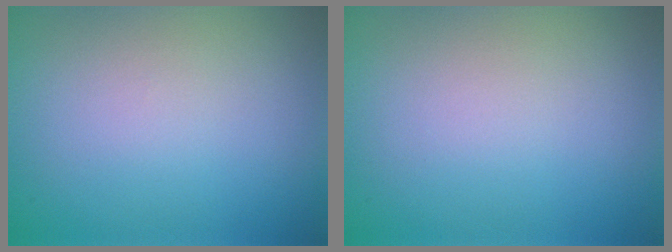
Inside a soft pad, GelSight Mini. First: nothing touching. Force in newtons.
{"total": 0.0}